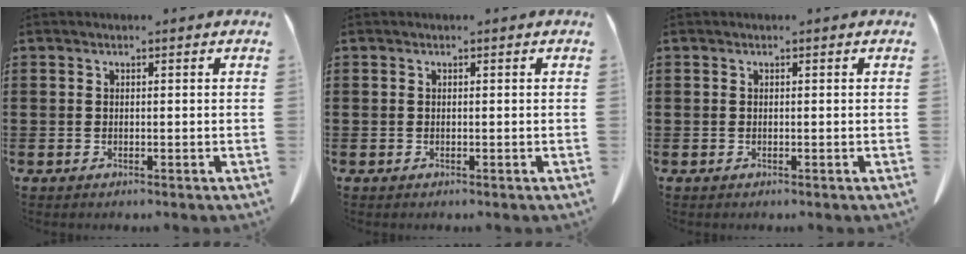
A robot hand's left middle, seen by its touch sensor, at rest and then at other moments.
{"total": 0.0}
{"total": 0.0}